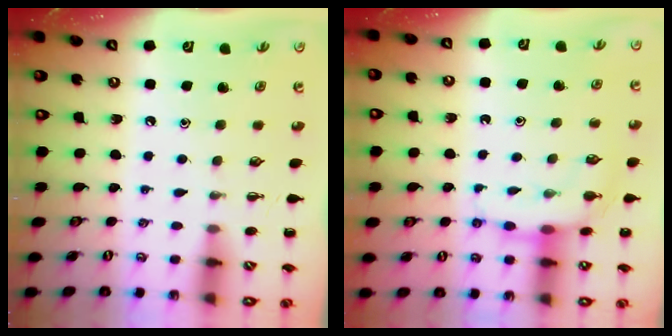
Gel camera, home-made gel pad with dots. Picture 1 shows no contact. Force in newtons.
{"total": 7.6, "press": 7.6, "slide": 0.6}